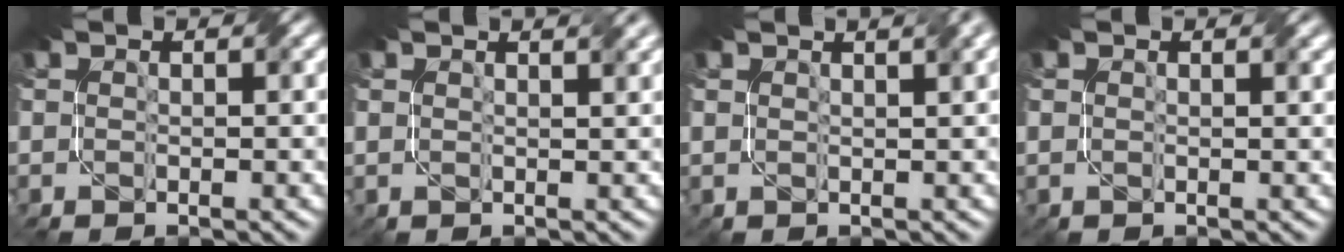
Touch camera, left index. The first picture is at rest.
{"total": 1.8, "force": [1.7, 0.5, 0.5], "torque": [-0.001, -0.001, 0.024]}
{"total": 3.0, "force": [2.1, 1.1, 1.9], "torque": [-0.009, 0.012, 0.019]}
{"total": 0.8, "force": [0.5, 0.5, 0.0], "torque": [0.004, -0.001, 0.010]}